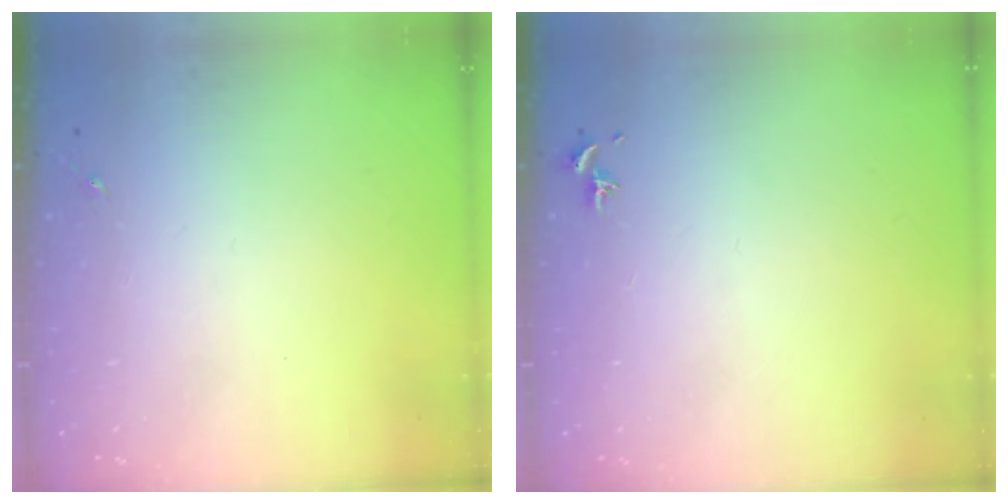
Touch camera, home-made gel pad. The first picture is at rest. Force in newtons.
{"total": 0.8, "press": 0.7, "slide": 0.3}